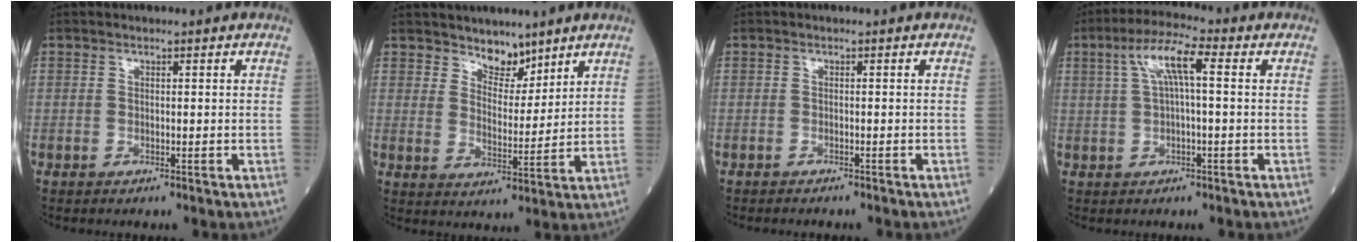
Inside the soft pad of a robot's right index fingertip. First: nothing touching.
{"total": 5.0, "force": [4.3, 2.2, 1.5], "torque": [-0.017, -0.008, 0.078]}
{"total": 2.4, "force": [-2.2, 0.3, 0.9], "torque": [-0.014, -0.001, -0.027]}
{"total": 6.9, "force": [1.8, 1.1, 6.6], "torque": [-0.129, 0.028, 0.032]}